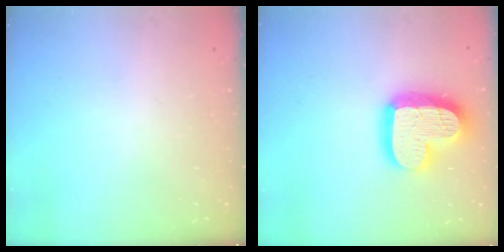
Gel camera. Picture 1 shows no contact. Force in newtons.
{"total": 20.3, "press": 20.2, "slide": 1.7}